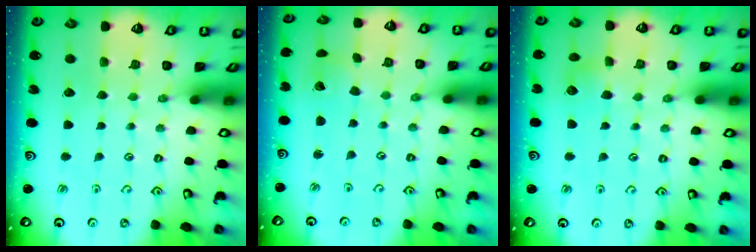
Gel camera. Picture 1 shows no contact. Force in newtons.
{"total": 2.9, "press": 2.9, "slide": 0.2}
{"total": 5.8, "press": 5.8, "slide": 0.7}